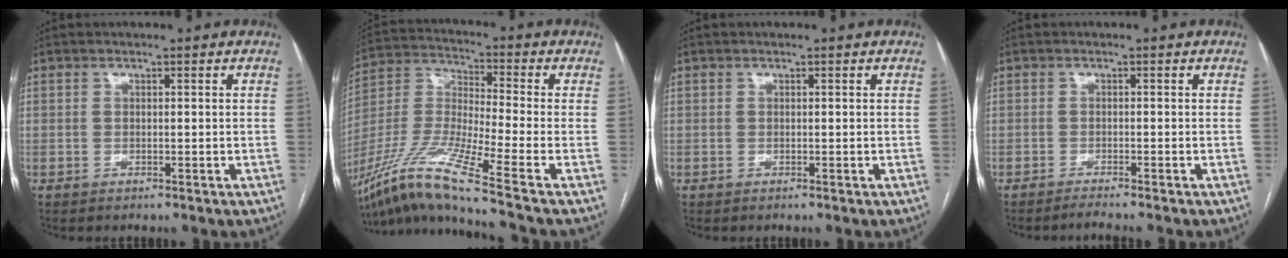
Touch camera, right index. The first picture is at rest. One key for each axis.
{"total": 16.3, "fx": -11.8, "fy": -2.6, "fz": 11.0, "tx": -0.240, "ty": -0.019, "tz": -0.222}
{"total": 0.0}
{"total": 2.1, "fx": -1.9, "fy": -0.7, "fz": 0.7, "tx": -0.011, "ty": -0.003, "tz": -0.031}